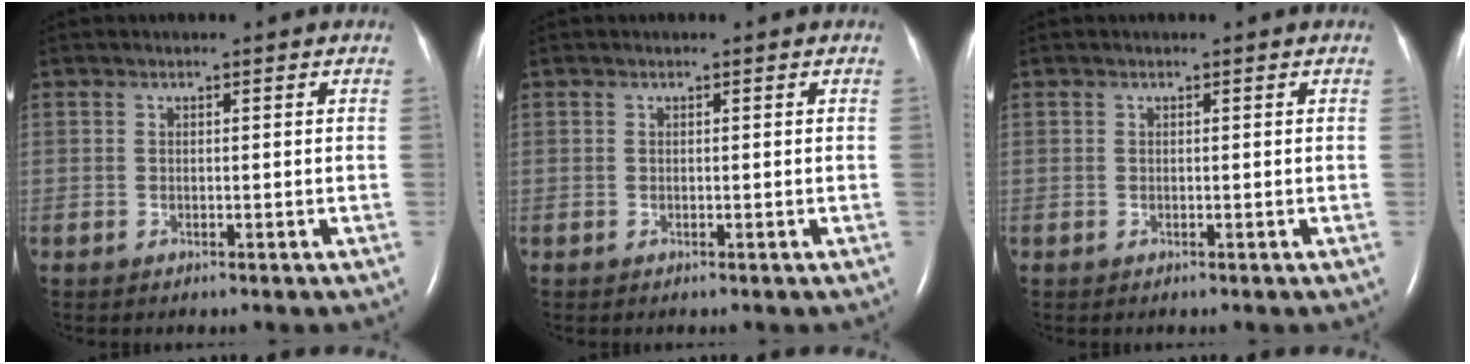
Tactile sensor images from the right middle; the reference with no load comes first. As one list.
[{"total": 0.0}, {"total": 0.0}]